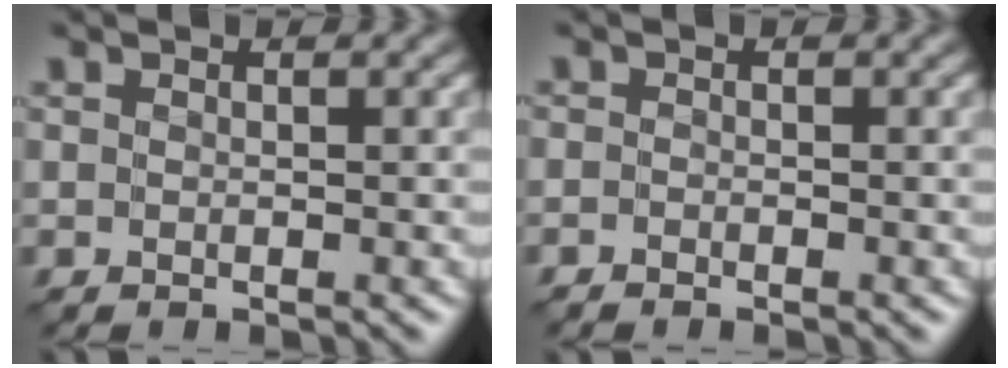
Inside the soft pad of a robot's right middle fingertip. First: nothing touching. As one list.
[{"total": 0.7, "force": [-0.7, 0.1, -0.2], "torque": [0.006, 0.000, -0.017]}]